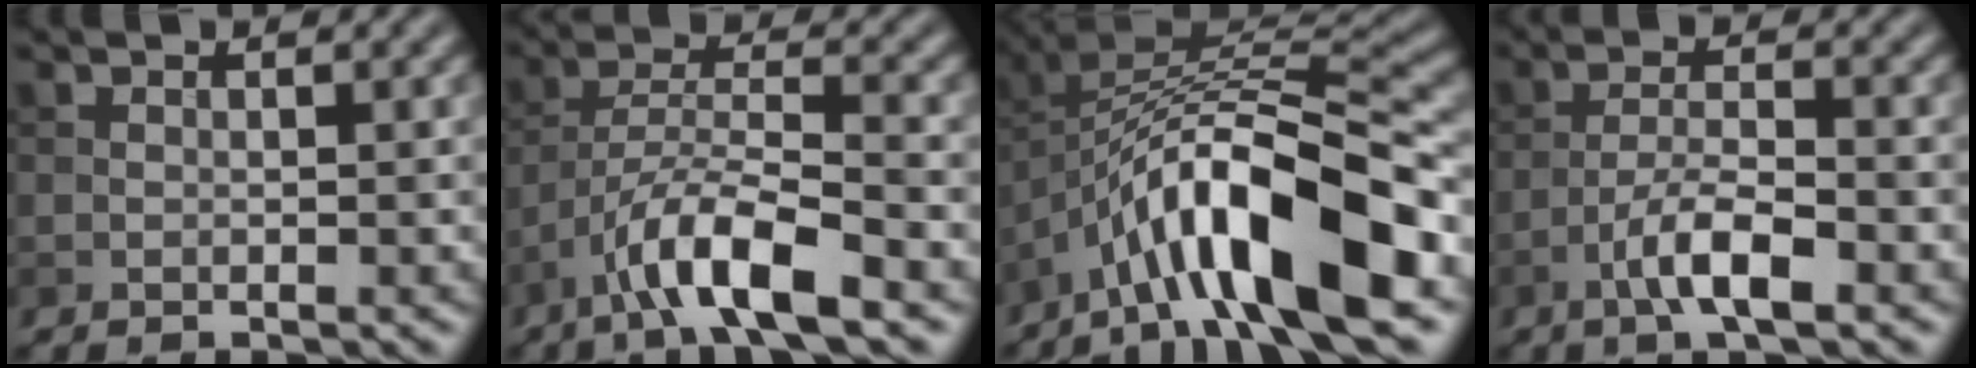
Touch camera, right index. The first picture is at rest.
{"total": 7.1, "force": [-4.4, 1.5, 5.3], "torque": [-0.094, 0.008, -0.085]}
{"total": 12.2, "force": [-5.9, 3.2, 10.2], "torque": [-0.170, 0.018, -0.104]}
{"total": 4.6, "force": [-2.4, 1.0, 3.8], "torque": [-0.071, 0.007, -0.049]}